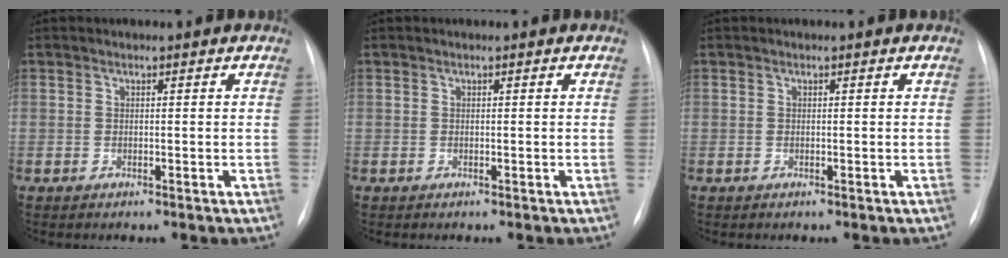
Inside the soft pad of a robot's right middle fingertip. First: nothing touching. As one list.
[{"total": 0.0}, {"total": 0.0}]